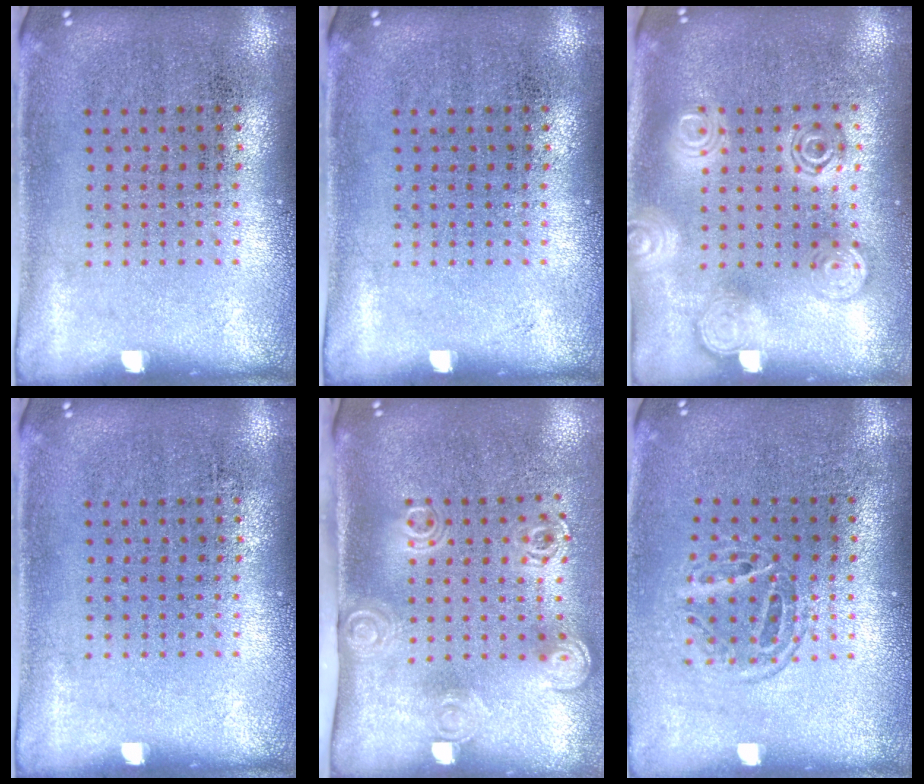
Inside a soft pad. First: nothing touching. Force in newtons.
{"total": 0.0}
{"total": 1.8, "press": 1.8, "slide": 0.2}
{"total": 0.0}
{"total": 2.0, "press": 1.4, "slide": 1.4}
{"total": 1.6, "press": 1.2, "slide": 1.0}